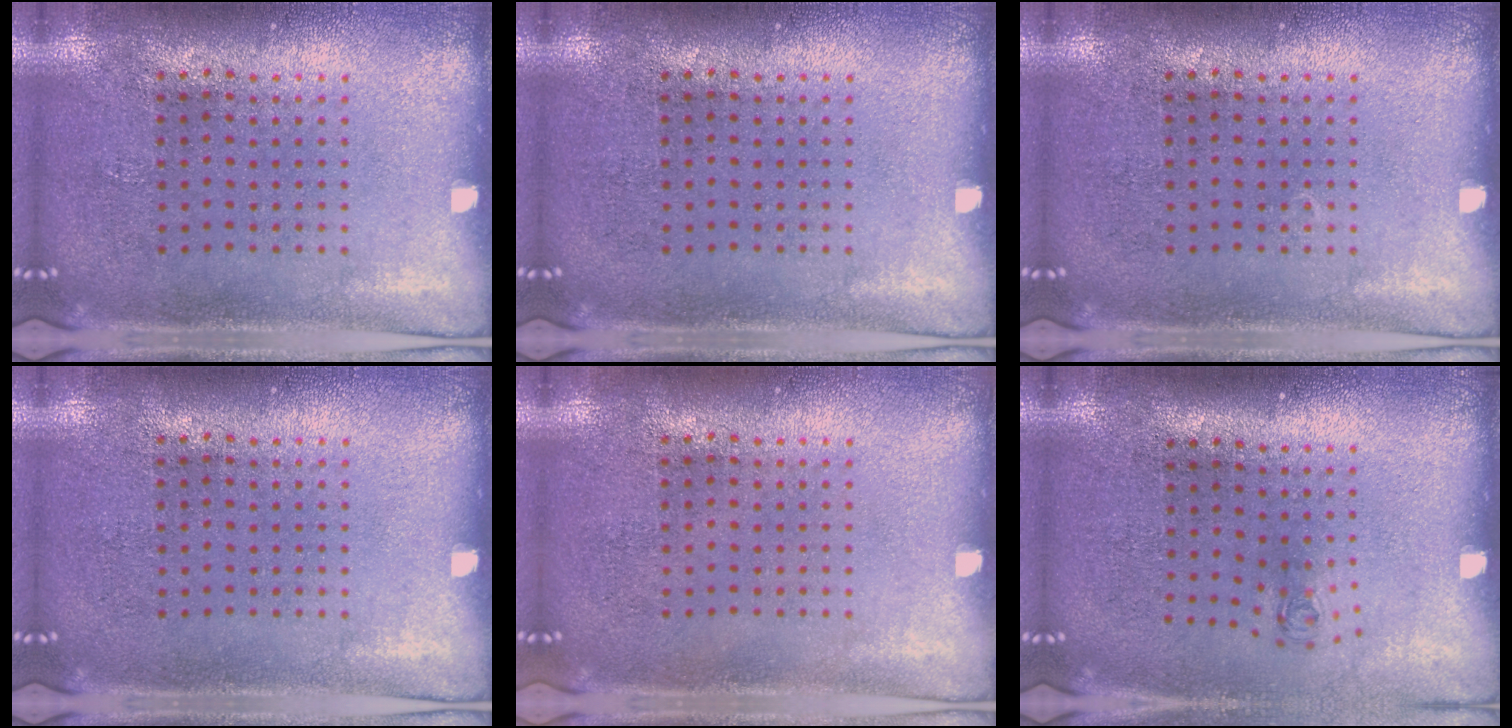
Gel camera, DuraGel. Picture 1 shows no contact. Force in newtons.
{"total": 0.0}
{"total": 0.0}
{"total": 0.0}
{"total": 0.0}
{"total": 0.7, "press": 0.3, "slide": 0.7}